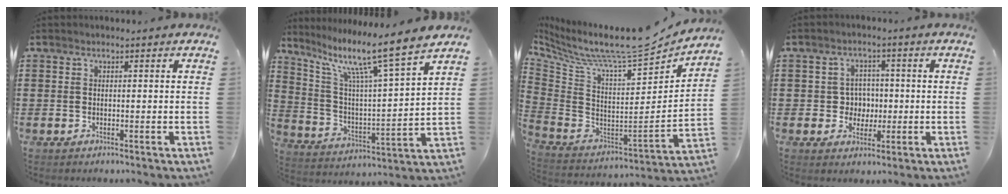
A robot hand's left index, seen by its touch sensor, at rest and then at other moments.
{"total": 10.6, "force": [7.6, -0.1, 7.4], "torque": [-0.156, -0.057, 0.112]}
{"total": 9.8, "force": [8.1, 0.8, 5.5], "torque": [-0.129, -0.070, 0.130]}
{"total": 4.0, "force": [-0.4, 3.7, 1.3], "torque": [-0.034, 0.006, -0.012]}